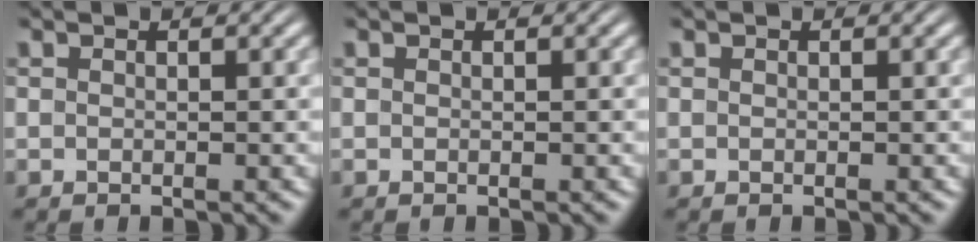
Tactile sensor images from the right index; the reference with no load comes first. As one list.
[{"total": 0.0}, {"total": 0.0}]